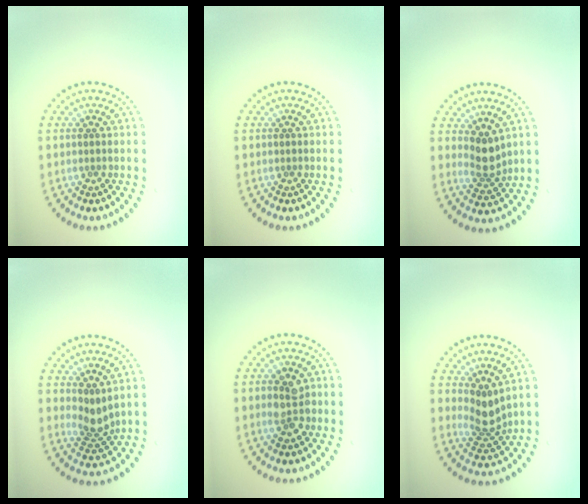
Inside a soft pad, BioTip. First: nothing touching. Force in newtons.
{"total": 0.0}
{"total": 2.5, "press": 2.0, "slide": 1.5}
{"total": 2.2, "press": 1.8, "slide": 1.4}
{"total": 2.4, "press": 2.4, "slide": 0.0}
{"total": 2.8, "press": 2.1, "slide": 1.9}